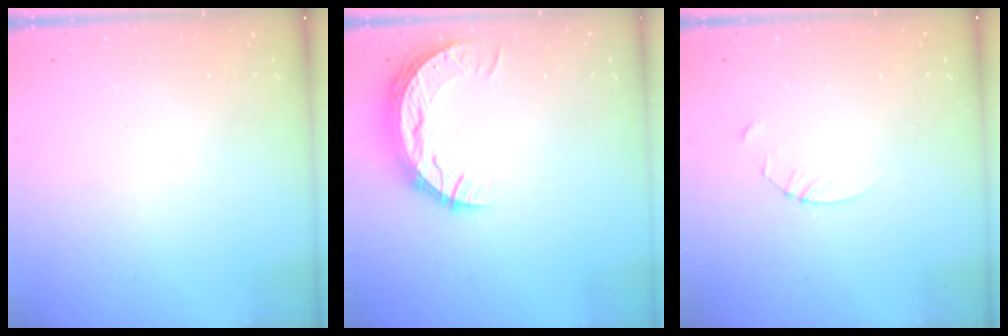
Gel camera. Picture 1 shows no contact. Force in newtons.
{"total": 9.9, "press": 9.9, "slide": 0.7}
{"total": 3.2, "press": 3.2, "slide": 0.3}